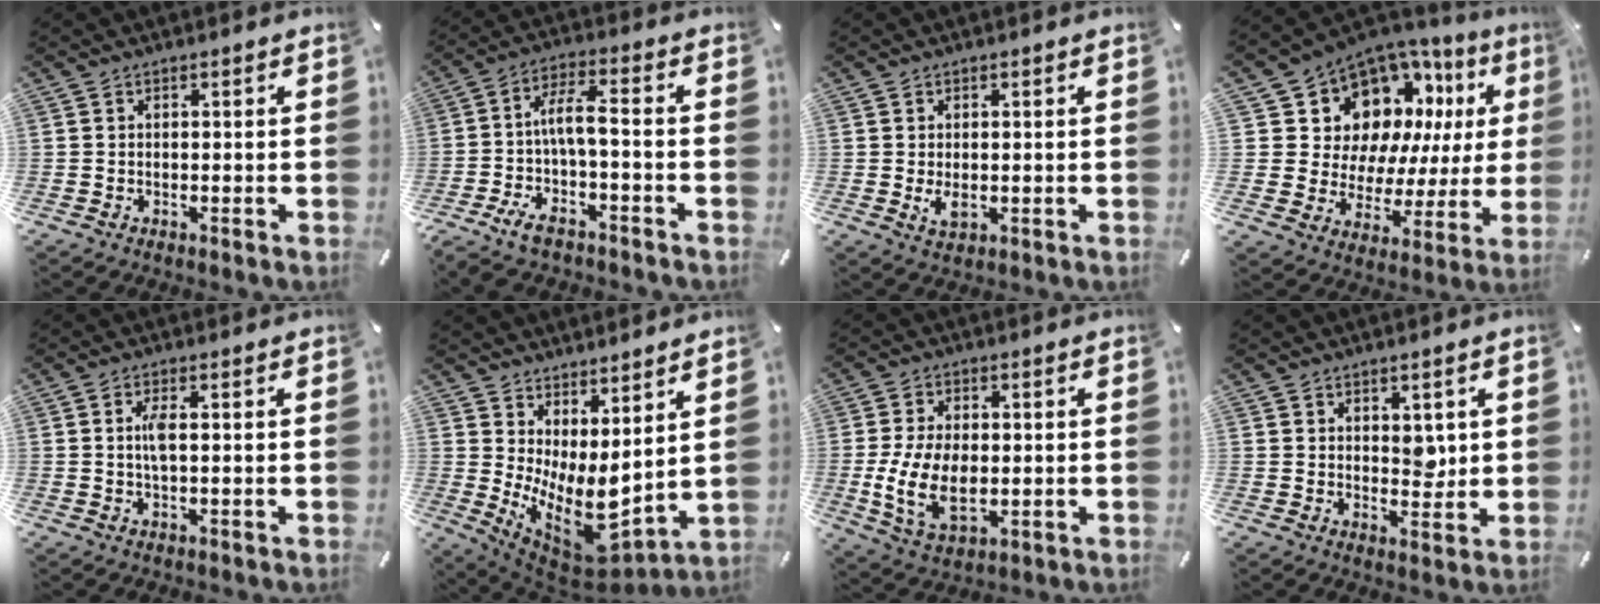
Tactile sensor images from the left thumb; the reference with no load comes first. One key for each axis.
{"total": 9.2, "fx": -2.2, "fy": 2.8, "fz": 8.5, "tx": -0.174, "ty": -0.004, "tz": -0.046}
{"total": 3.0, "fx": -0.2, "fy": 1.9, "fz": 2.3, "tx": -0.050, "ty": -0.007, "tz": -0.007}
{"total": 13.2, "fx": 7.6, "fy": 9.6, "fz": 5.0, "tx": -0.086, "ty": -0.084, "tz": 0.144}
{"total": 3.5, "fx": 0.2, "fy": 0.8, "fz": 3.4, "tx": -0.067, "ty": -0.001, "tz": 0.002}
{"total": 11.4, "fx": 1.3, "fy": 6.5, "fz": 9.4, "tx": -0.153, "ty": -0.060, "tz": 0.038}
{"total": 11.7, "fx": -1.3, "fy": 7.3, "fz": 9.1, "tx": -0.189, "ty": -0.002, "tz": -0.019}
{"total": 4.3, "fx": 1.6, "fy": 3.0, "fz": 2.7, "tx": -0.016, "ty": -0.015, "tz": 0.022}